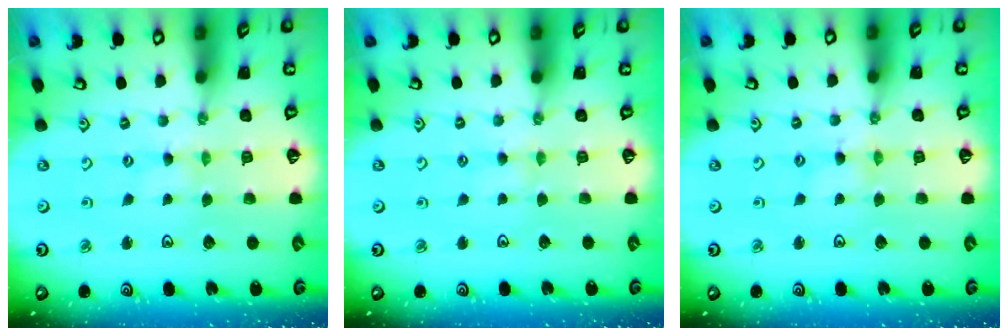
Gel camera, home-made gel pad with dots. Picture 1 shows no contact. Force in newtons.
{"total": 2.2, "press": 2.2, "slide": 0.3}
{"total": 1.7, "press": 1.7, "slide": 0.2}